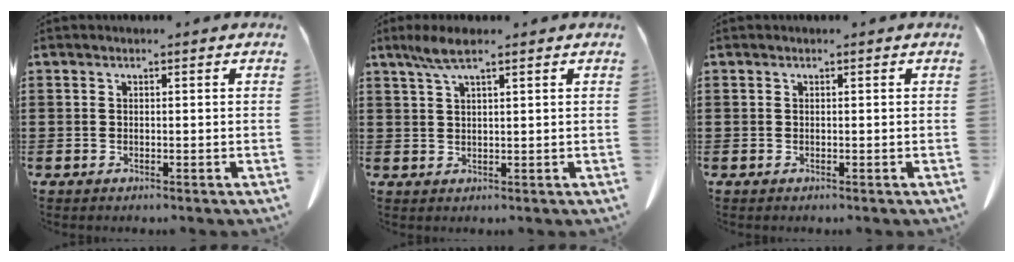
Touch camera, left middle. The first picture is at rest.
{"total": 3.9, "force": [2.4, 0.7, 2.9], "torque": [-0.063, 0.004, 0.042]}
{"total": 0.0}